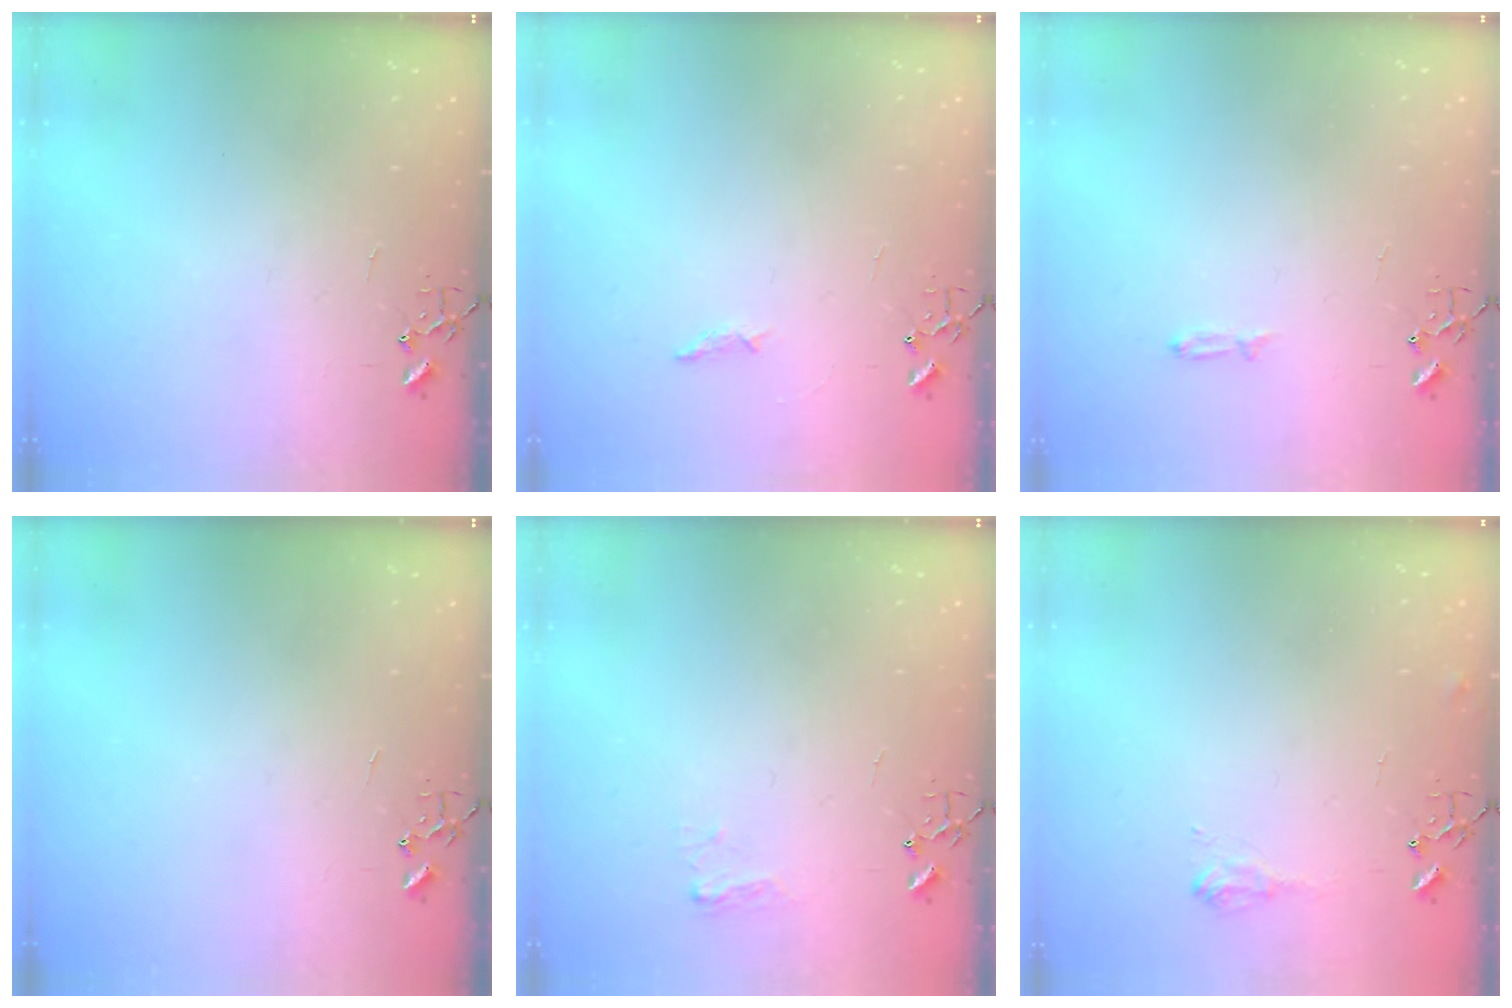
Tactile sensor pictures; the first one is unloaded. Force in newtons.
{"total": 4.4, "press": 4.4, "slide": 0.6}
{"total": 3.0, "press": 2.9, "slide": 0.5}
{"total": 0.0}
{"total": 5.8, "press": 5.8, "slide": 0.7}
{"total": 6.3, "press": 6.3, "slide": 0.8}